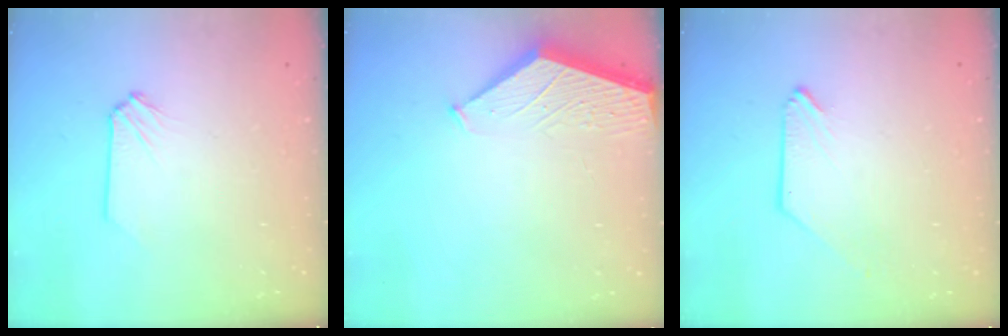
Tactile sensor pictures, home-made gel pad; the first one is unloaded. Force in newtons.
{"total": 1.8, "press": 1.8, "slide": 0.2}
{"total": 0.0}